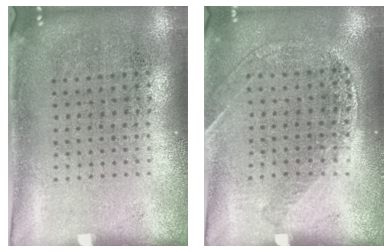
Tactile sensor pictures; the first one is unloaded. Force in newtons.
{"total": 1.1, "press": 1.1, "slide": 0.2}